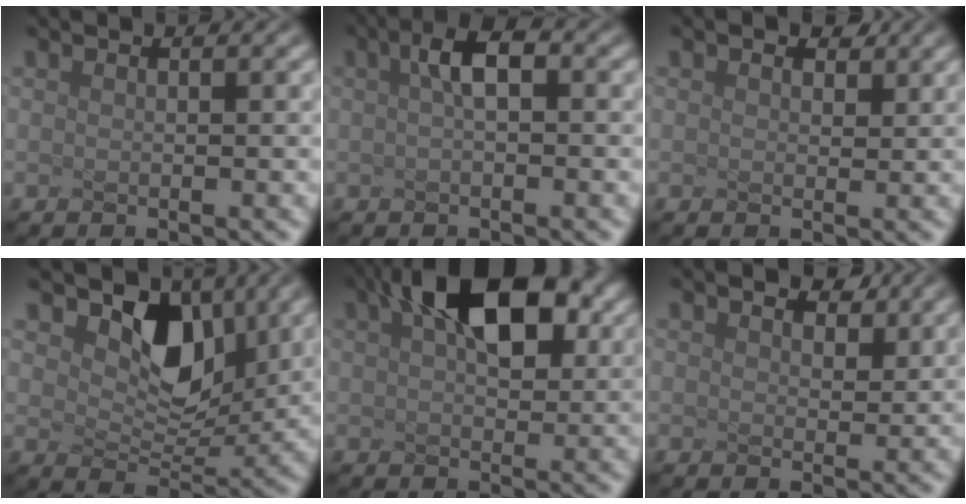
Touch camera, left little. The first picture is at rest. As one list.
[{"total": 1.6, "force": [-0.9, -0.3, 1.3], "torque": [-0.049, 0.002, 0.023]}, {"total": 0.8, "force": [0.2, -0.5, -0.6], "torque": [-0.012, -0.014, 0.025]}, {"total": 3.1, "force": [1.2, 2.2, 1.9], "torque": [-0.067, -0.028, 0.052]}, {"total": 6.7, "force": [2.3, 3.2, 5.5], "torque": [-0.104, 0.012, 0.065]}, {"total": 1.0, "force": [0.7, -0.4, -0.6], "torque": [-0.015, -0.016, 0.035]}]